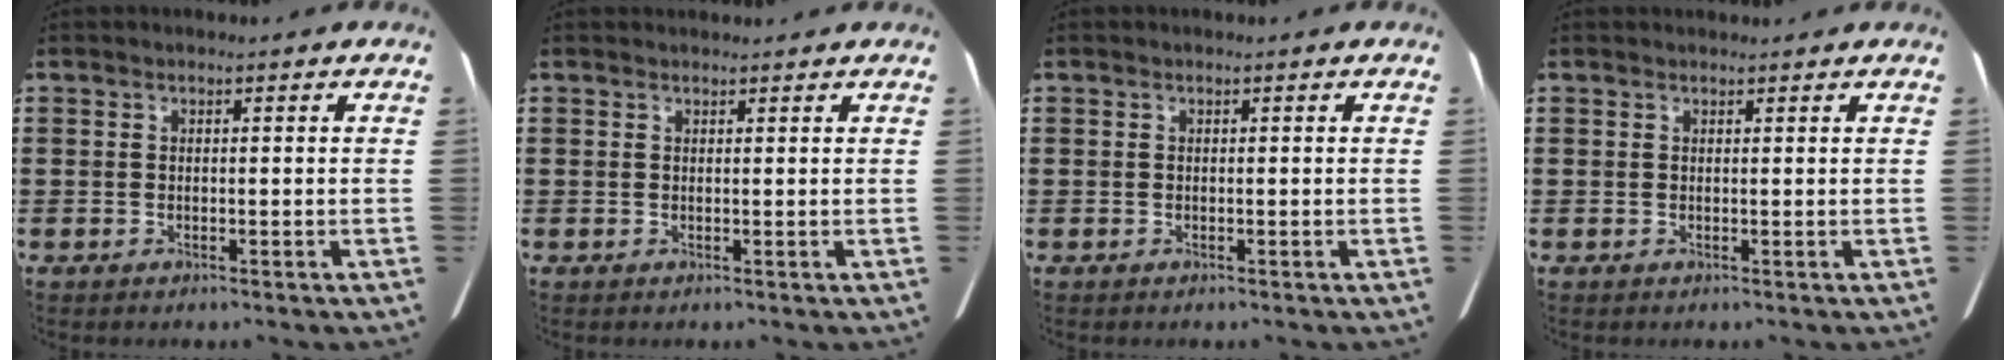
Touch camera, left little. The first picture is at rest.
{"total": 0.7, "force": [0.7, 0.1, 0.1], "torque": [0.006, -0.001, 0.010]}
{"total": 0.0}
{"total": 0.6, "force": [0.6, 0.1, 0.1], "torque": [0.006, -0.001, 0.008]}